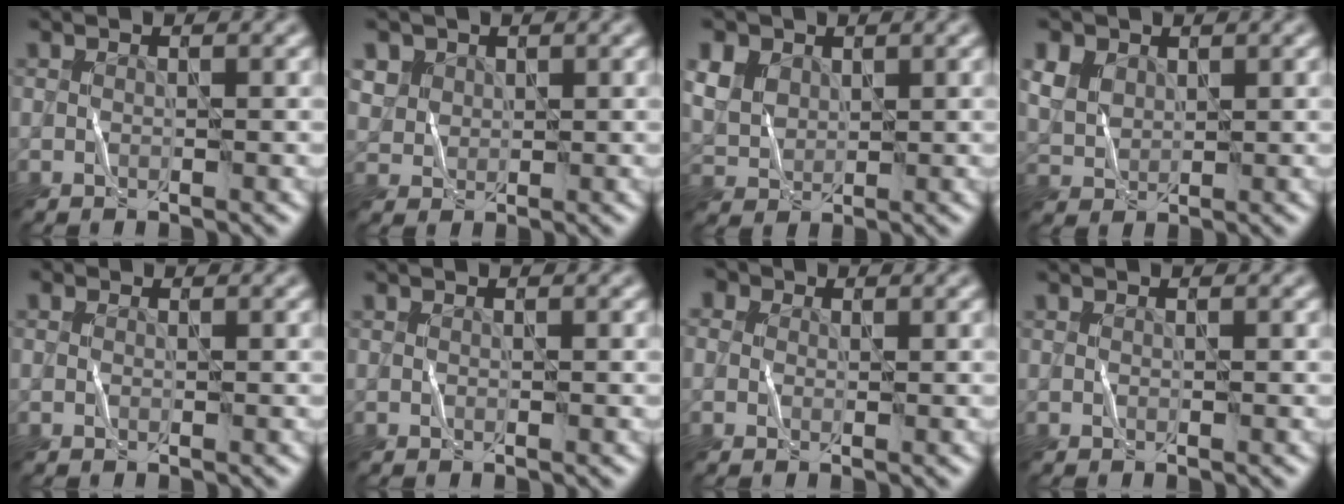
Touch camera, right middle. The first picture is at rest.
{"total": 2.0, "force": [1.3, 1.5, -0.2], "torque": [-0.010, 0.004, 0.024]}
{"total": 3.7, "force": [2.0, 2.7, 1.3], "torque": [-0.051, 0.013, 0.035]}
{"total": 2.8, "force": [1.7, 2.0, 0.9], "torque": [-0.036, 0.009, 0.029]}
{"total": 1.0, "force": [0.4, 0.8, 0.4], "torque": [0.003, 0.002, -0.009]}
{"total": 0.0}
{"total": 4.8, "force": [2.2, 3.5, 2.4], "torque": [-0.023, 0.036, -0.015]}
{"total": 0.0}